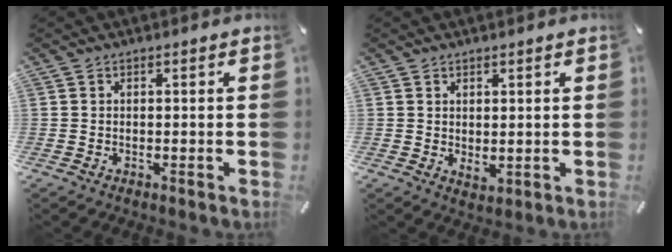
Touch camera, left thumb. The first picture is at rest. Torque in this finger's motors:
{"motor_torque": [0.01, 0.01, 0.02, 0.01, 0.00]}